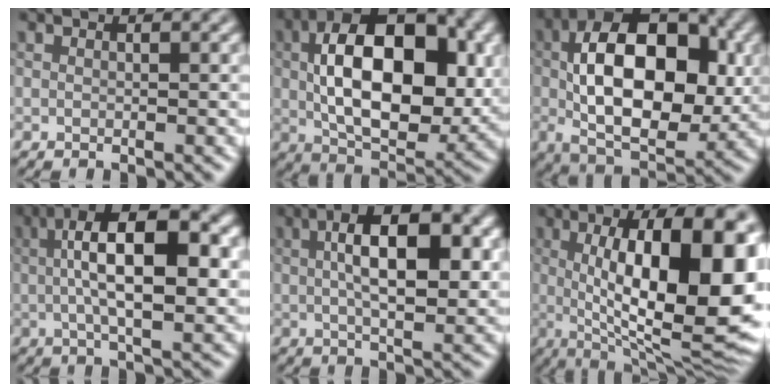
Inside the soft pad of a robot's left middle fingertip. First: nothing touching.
{"total": 12.6, "force": [0.4, 6.9, 10.5], "torque": [-0.176, 0.005, 0.021]}
{"total": 12.8, "force": [-0.3, 6.7, 10.9], "torque": [-0.174, 0.019, 0.000]}
{"total": 10.2, "force": [0.8, 3.6, 9.5], "torque": [-0.163, 0.016, 0.021]}
{"total": 7.5, "force": [0.8, 2.6, 7.0], "torque": [-0.117, 0.012, 0.020]}
{"total": 13.9, "force": [0.1, 3.8, 13.3], "torque": [-0.187, 0.008, 0.011]}